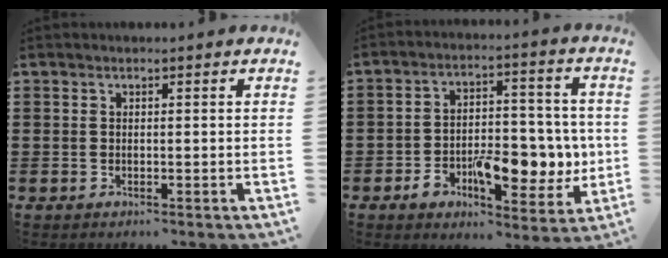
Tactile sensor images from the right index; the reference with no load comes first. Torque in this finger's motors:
{"motor_torque": [2.14, 0.00, 1.03, 0.18]}